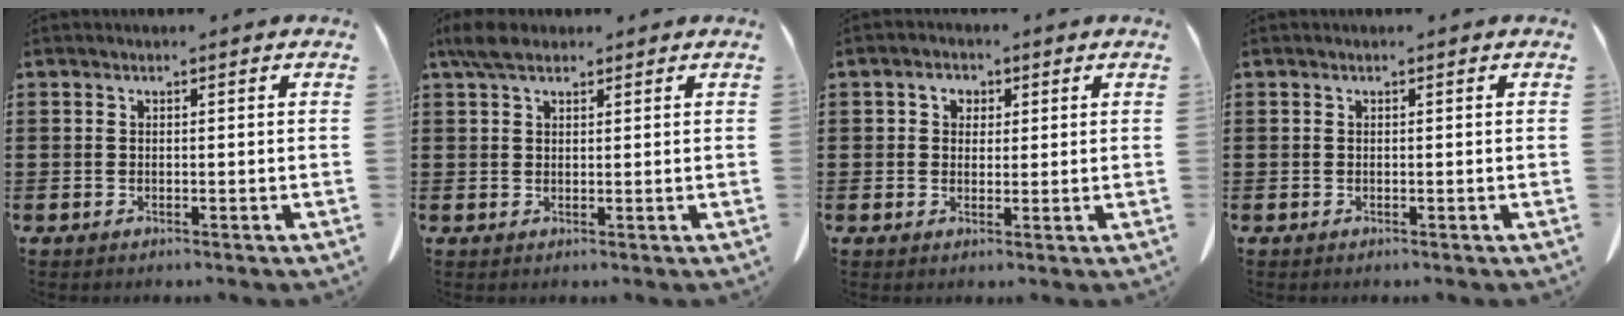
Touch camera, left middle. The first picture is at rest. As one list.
[{"total": 3.6, "force": [2.5, 1.5, 2.0], "torque": [-0.047, 0.009, 0.048]}, {"total": 2.3, "force": [0.8, 1.9, 0.9], "torque": [-0.027, 0.011, 0.011]}, {"total": 0.0}]